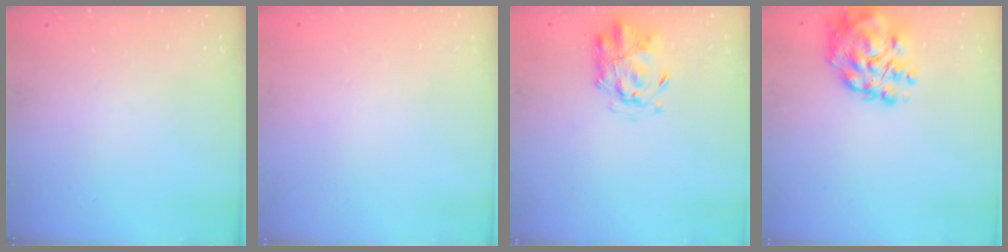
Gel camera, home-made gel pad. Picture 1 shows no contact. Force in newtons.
{"total": 1.8, "press": 1.8, "slide": 0.2}
{"total": 3.3, "press": 3.0, "slide": 1.3}
{"total": 11.8, "press": 11.5, "slide": 2.7}